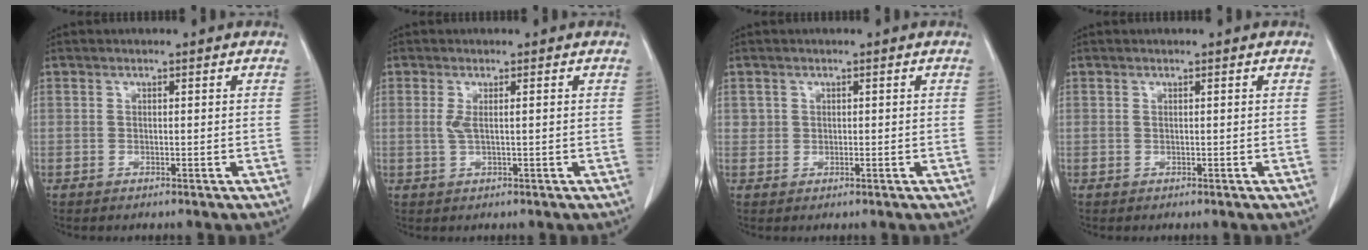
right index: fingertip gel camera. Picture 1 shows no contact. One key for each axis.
{"total": 1.9, "fx": 0.1, "fy": 0.2, "fz": 1.9, "tx": -0.042, "ty": 0.004, "tz": 0.004}
{"total": 1.1, "fx": 0.2, "fy": 1.1, "fz": 0.2, "tx": 0.008, "ty": 0.004, "tz": 0.002}
{"total": 0.0}